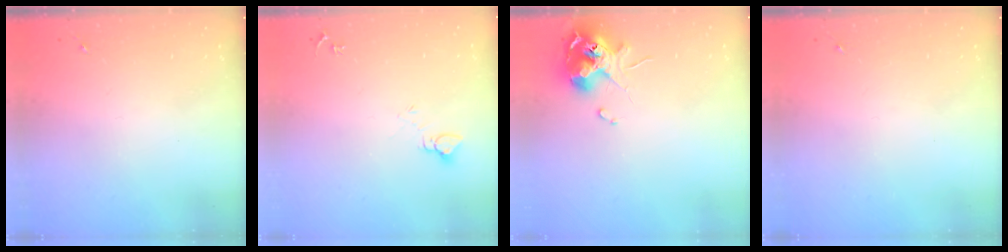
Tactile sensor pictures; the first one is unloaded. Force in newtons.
{"total": 3.7, "press": 3.7, "slide": 0.3}
{"total": 11.3, "press": 11.2, "slide": 1.5}
{"total": 0.0}